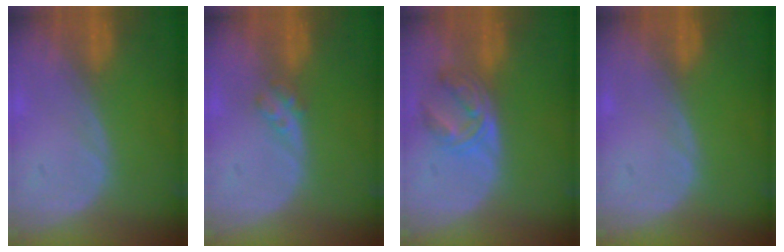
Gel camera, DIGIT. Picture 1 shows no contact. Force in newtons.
{"total": 2.5, "press": 2.1, "slide": 1.4}
{"total": 5.5, "press": 5.0, "slide": 2.3}
{"total": 0.0}